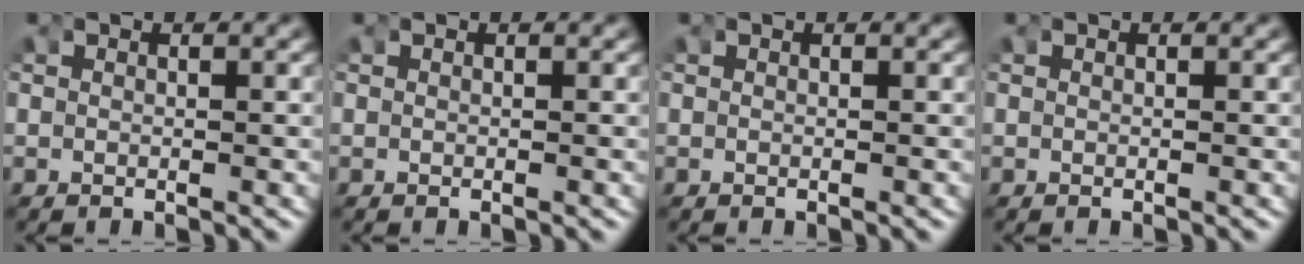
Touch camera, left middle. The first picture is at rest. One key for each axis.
{"total": 0.0}
{"total": 0.0}
{"total": 0.0}